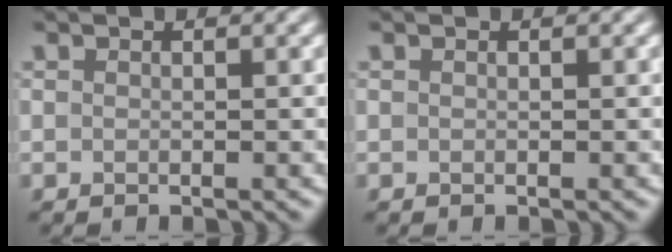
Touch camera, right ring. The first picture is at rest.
{"total": 0.0}